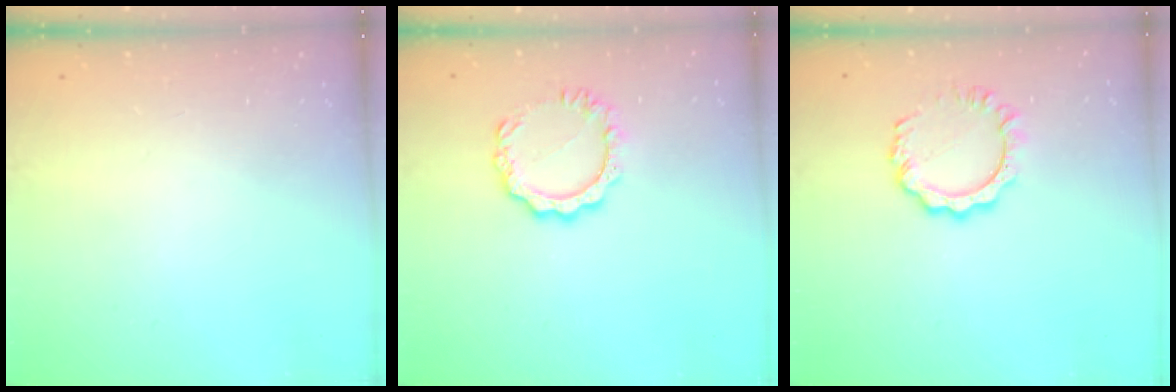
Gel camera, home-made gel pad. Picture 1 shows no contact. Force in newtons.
{"total": 8.5, "press": 8.4, "slide": 0.8}
{"total": 7.4, "press": 7.4, "slide": 0.7}